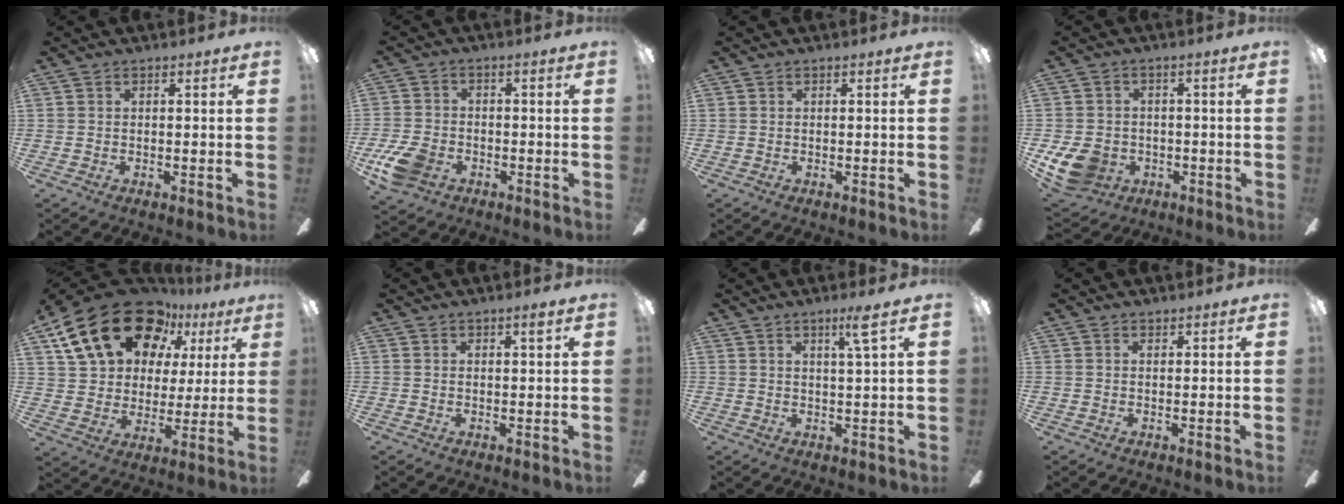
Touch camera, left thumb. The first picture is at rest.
{"total": 8.6, "force": [-4.1, 5.7, 5.0], "torque": [-0.124, 0.012, -0.078]}
{"total": 0.0}
{"total": 10.1, "force": [-3.9, 7.7, 5.2], "torque": [-0.124, 0.019, -0.070]}
{"total": 24.4, "force": [13.5, 15.7, 12.8], "torque": [-0.226, -0.063, 0.248]}
{"total": 1.4, "force": [1.1, 0.2, 0.8], "torque": [-0.009, -0.003, 0.017]}
{"total": 4.3, "force": [2.7, -0.3, 3.4], "torque": [-0.057, -0.007, 0.039]}
{"total": 0.6, "force": [0.6, 0.3, 0.1], "torque": [-0.003, -0.001, 0.011]}